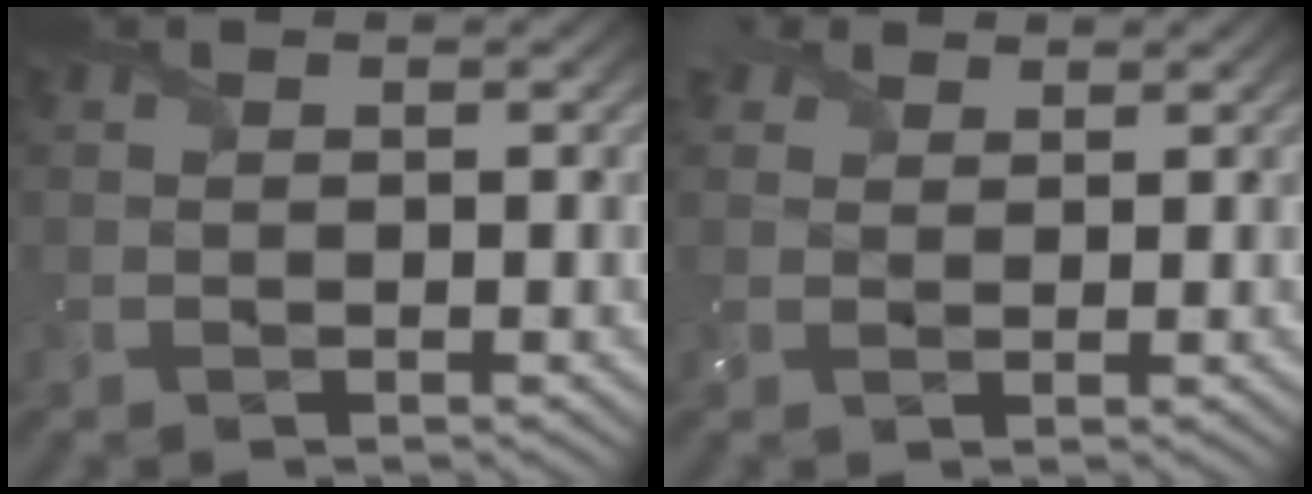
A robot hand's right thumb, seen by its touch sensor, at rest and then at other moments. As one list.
[{"total": 2.6, "force": [1.8, 1.7, 0.8], "torque": [-0.018, 0.006, 0.033]}]